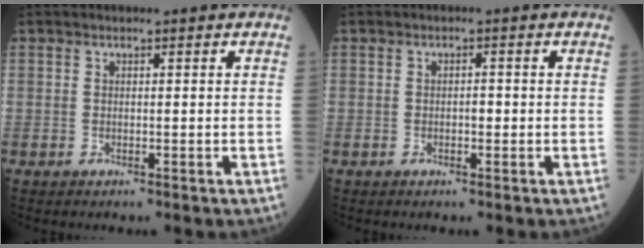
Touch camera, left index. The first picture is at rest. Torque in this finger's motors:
{"motor_torque": [-0.03, 0.39, -0.07, -0.01]}